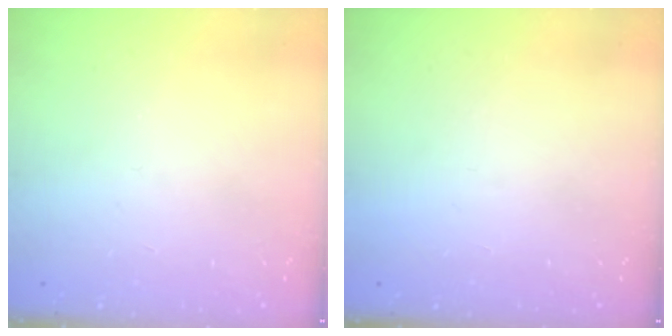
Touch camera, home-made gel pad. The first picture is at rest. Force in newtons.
{"total": 1.5, "press": 1.5, "slide": 0.1}